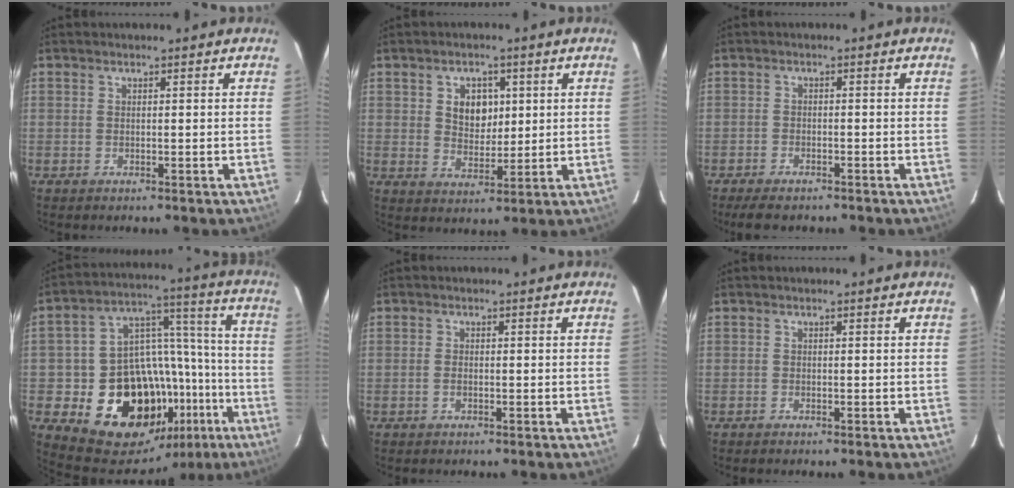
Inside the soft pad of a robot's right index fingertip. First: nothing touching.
{"total": 6.1, "force": [1.7, 4.6, 3.7], "torque": [-0.059, 0.007, 0.036]}
{"total": 5.3, "force": [-4.4, 1.8, 2.3], "torque": [-0.061, -0.009, -0.071]}
{"total": 23.9, "force": [-11.0, 17.2, 12.5], "torque": [-0.211, 0.062, -0.140]}
{"total": 0.9, "force": [-0.4, 0.5, 0.7], "torque": [-0.014, 0.002, -0.007]}
{"total": 0.0}